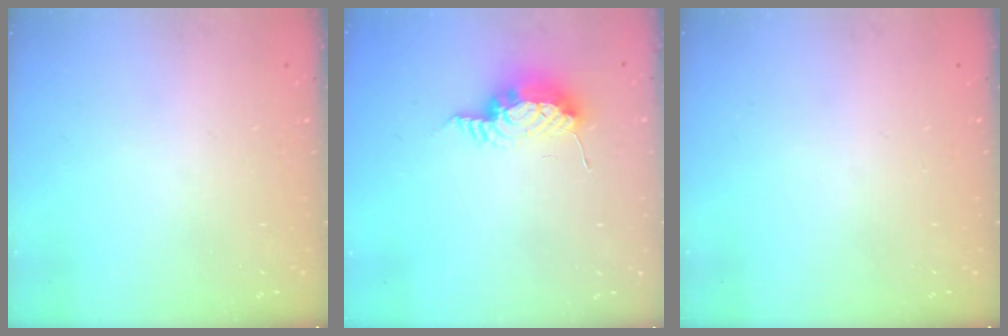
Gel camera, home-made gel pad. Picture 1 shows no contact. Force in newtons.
{"total": 15.2, "press": 10.7, "slide": 10.7}
{"total": 0.0}